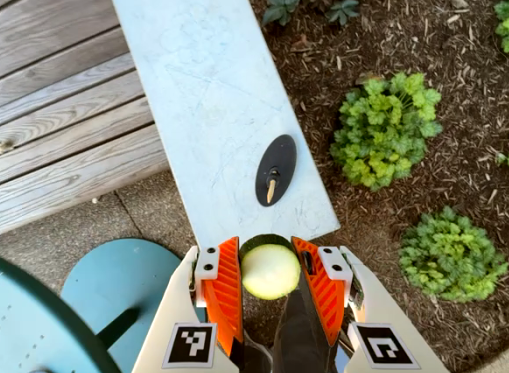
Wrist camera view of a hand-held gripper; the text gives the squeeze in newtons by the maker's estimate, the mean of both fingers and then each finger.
{"total": 10.6, "left": 10.7, "right": 10.6}